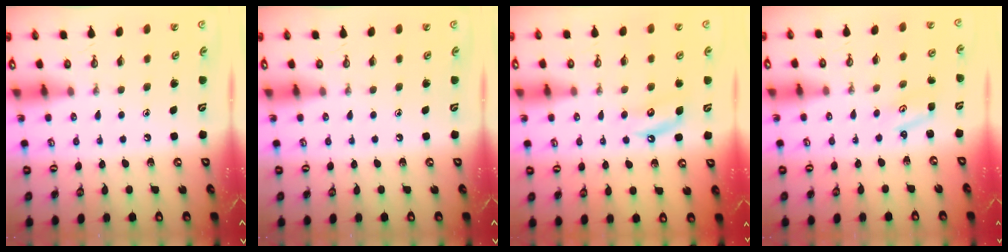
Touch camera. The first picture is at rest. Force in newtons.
{"total": 0.0}
{"total": 5.0, "press": 5.0, "slide": 0.4}
{"total": 1.8, "press": 1.8, "slide": 0.3}